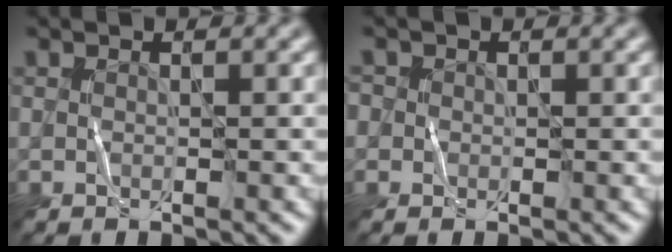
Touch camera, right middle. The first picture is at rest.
{"total": 1.4, "force": [0.3, 1.3, 0.2], "torque": [0.008, 0.002, -0.012]}